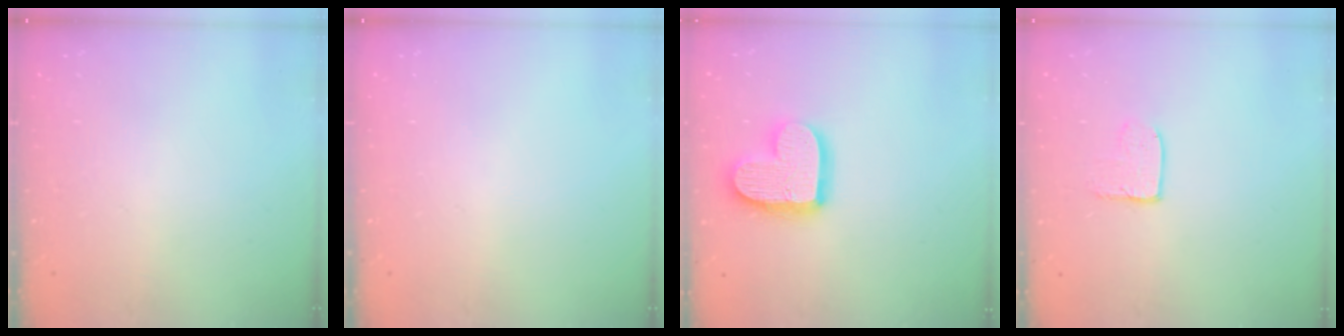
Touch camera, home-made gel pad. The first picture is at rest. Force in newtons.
{"total": 0.0}
{"total": 15.6, "press": 15.5, "slide": 1.3}
{"total": 3.8, "press": 3.8, "slide": 0.3}